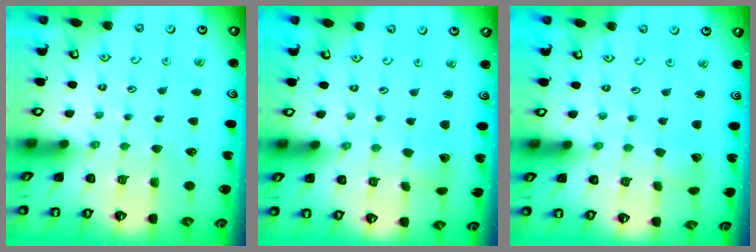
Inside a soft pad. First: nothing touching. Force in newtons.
{"total": 1.4, "press": 1.4, "slide": 0.2}
{"total": 2.5, "press": 2.5, "slide": 0.2}